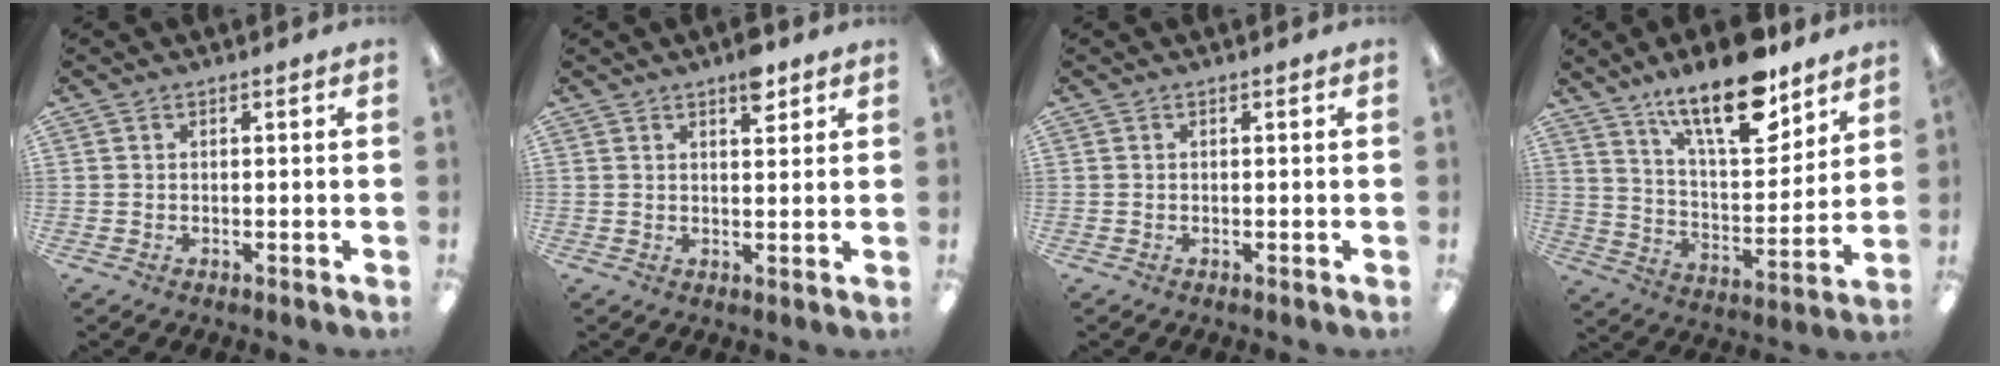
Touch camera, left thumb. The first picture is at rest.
{"total": 5.1, "force": [3.5, 2.0, 3.2], "torque": [-0.029, -0.018, 0.053]}
{"total": 0.0}
{"total": 19.5, "force": [13.8, 6.7, 12.1], "torque": [-0.192, -0.081, 0.227]}